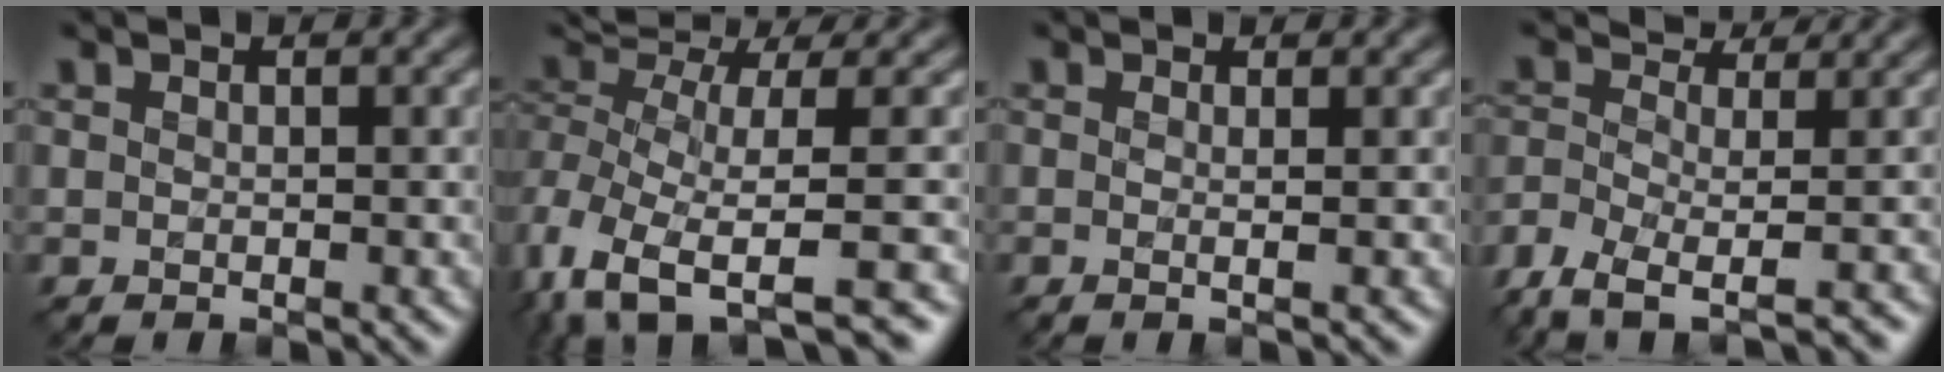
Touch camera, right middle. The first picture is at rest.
{"total": 7.5, "force": [-2.4, 3.7, 6.1], "torque": [-0.136, 0.002, -0.027]}
{"total": 1.4, "force": [0.1, 0.5, 1.3], "torque": [-0.018, -0.001, -0.019]}
{"total": 6.2, "force": [-3.8, 2.8, 4.1], "torque": [-0.067, 0.006, -0.063]}